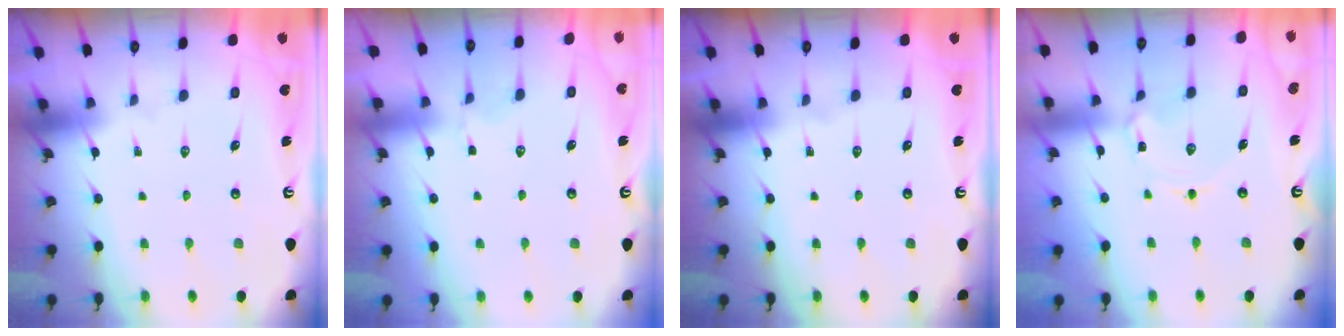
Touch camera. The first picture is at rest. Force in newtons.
{"total": 2.6, "press": 2.4, "slide": 1.2}
{"total": 0.0}
{"total": 1.6, "press": 1.5, "slide": 0.1}